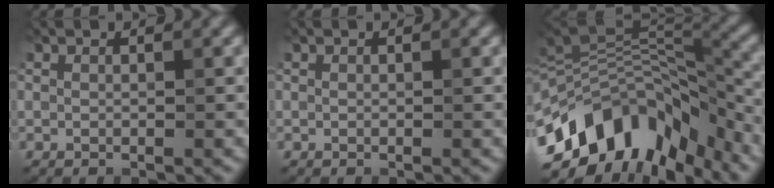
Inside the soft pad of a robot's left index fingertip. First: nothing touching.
{"total": 0.0}
{"total": 12.2, "force": [-8.5, 5.9, 6.4], "torque": [-0.144, 0.005, -0.117]}